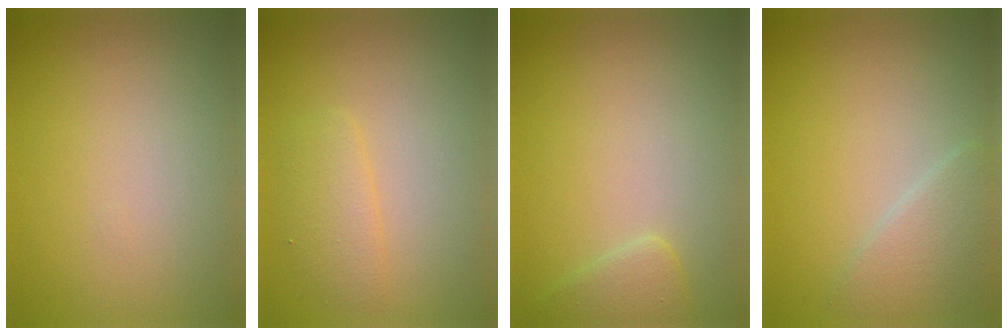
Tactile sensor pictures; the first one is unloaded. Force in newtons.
{"total": 1.9, "press": 1.9, "slide": 0.1}
{"total": 1.8, "press": 1.8, "slide": 0.1}
{"total": 2.8, "press": 2.8, "slide": 0.3}